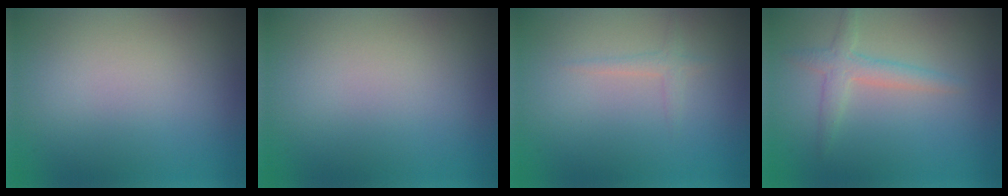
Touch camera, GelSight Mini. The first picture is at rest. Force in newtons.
{"total": 0.0}
{"total": 1.0, "press": 1.0, "slide": 0.1}
{"total": 2.2, "press": 2.2, "slide": 0.1}